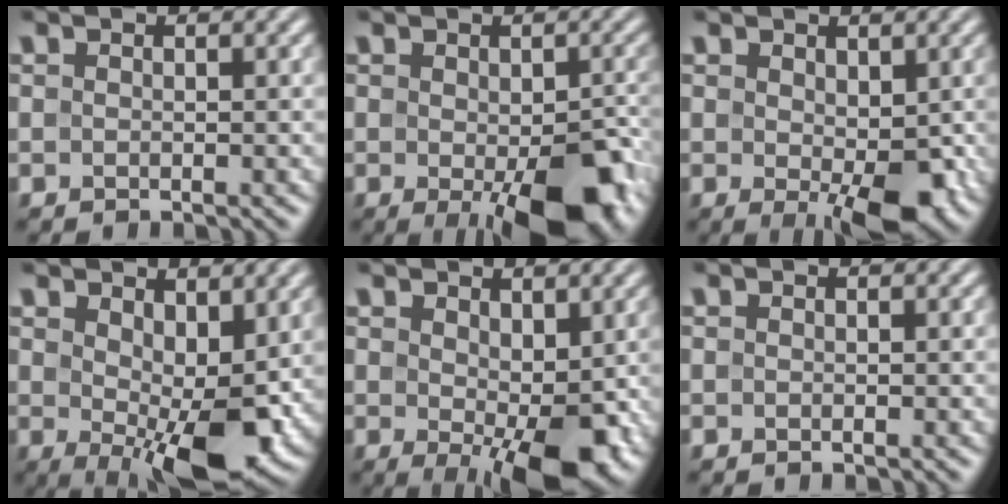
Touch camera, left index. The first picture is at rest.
{"total": 8.7, "force": [-3.2, 3.6, 7.3], "torque": [-0.107, -0.021, -0.035]}
{"total": 5.7, "force": [-0.7, 2.6, 5.0], "torque": [-0.079, -0.010, -0.006]}
{"total": 9.6, "force": [0.3, 4.6, 8.4], "torque": [-0.131, -0.014, 0.012]}
{"total": 8.0, "force": [-0.7, 3.7, 7.1], "torque": [-0.110, -0.013, -0.001]}
{"total": 0.0}